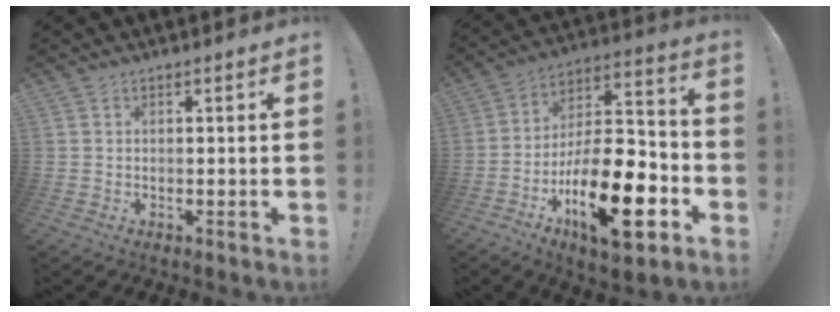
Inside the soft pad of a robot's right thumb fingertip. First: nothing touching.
{"total": 24.2, "force": [-9.7, 9.9, 19.8], "torque": [-0.339, 0.048, -0.152]}